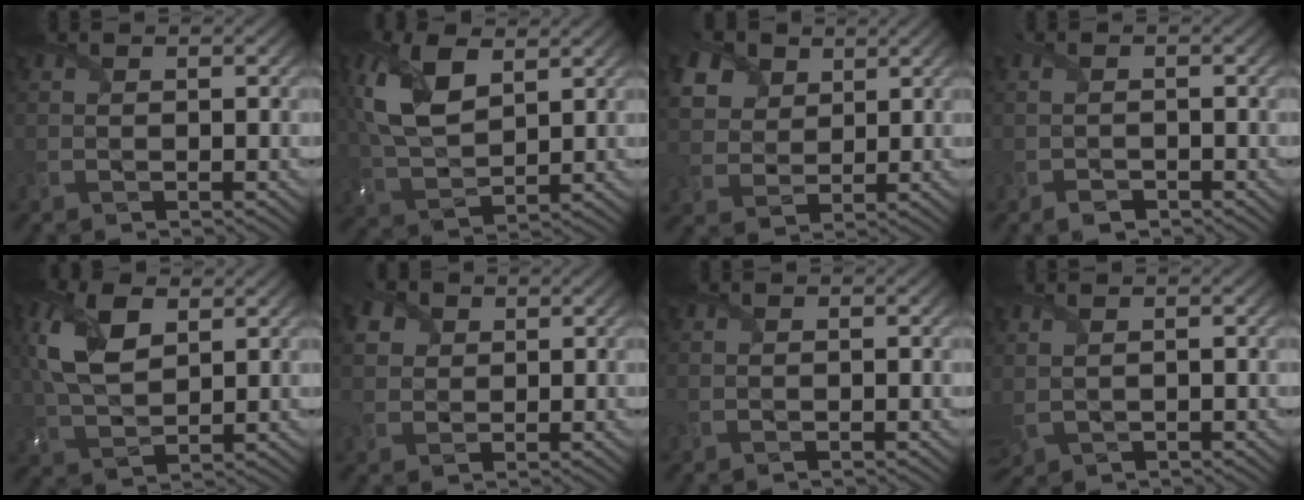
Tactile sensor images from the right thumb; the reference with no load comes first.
{"total": 10.1, "force": [3.6, 5.2, 7.8], "torque": [-0.210, 0.016, 0.069]}
{"total": 7.7, "force": [4.3, 5.3, 3.5], "torque": [-0.139, 0.013, 0.081]}
{"total": 1.3, "force": [-1.2, 0.3, 0.3], "torque": [-0.011, -0.003, -0.026]}
{"total": 9.0, "force": [3.1, 4.7, 6.9], "torque": [-0.190, 0.016, 0.058]}
{"total": 4.1, "force": [1.9, 3.2, 1.7], "torque": [-0.069, 0.010, 0.031]}
{"total": 0.0}
{"total": 1.6, "force": [0.7, 0.8, 1.3], "torque": [-0.046, 0.004, 0.022]}